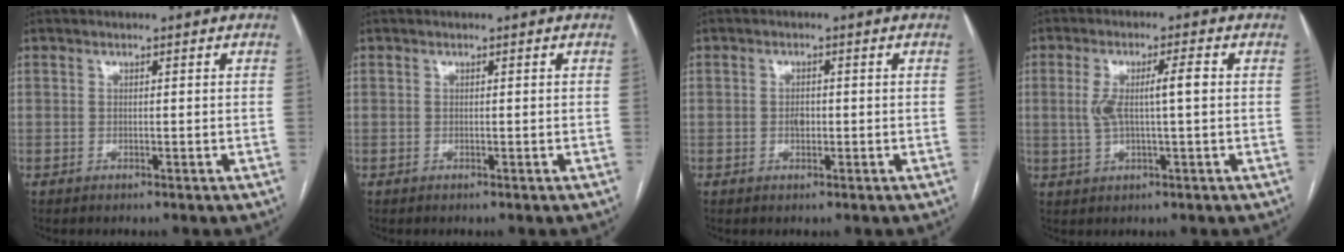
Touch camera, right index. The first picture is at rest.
{"total": 0.0}
{"total": 1.5, "force": [-0.2, 0.9, 1.2], "torque": [-0.018, 0.004, 0.000]}
{"total": 5.8, "force": [0.6, 0.7, 5.7], "torque": [-0.111, 0.017, 0.016]}